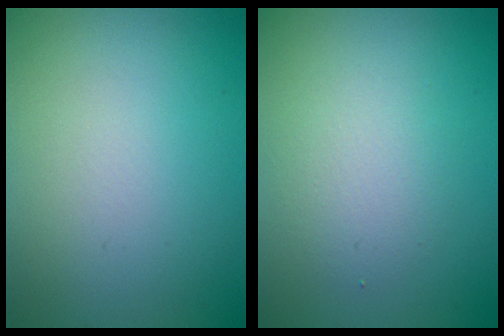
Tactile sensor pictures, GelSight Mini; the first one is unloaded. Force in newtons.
{"total": 2.5, "press": 2.5, "slide": 0.2}